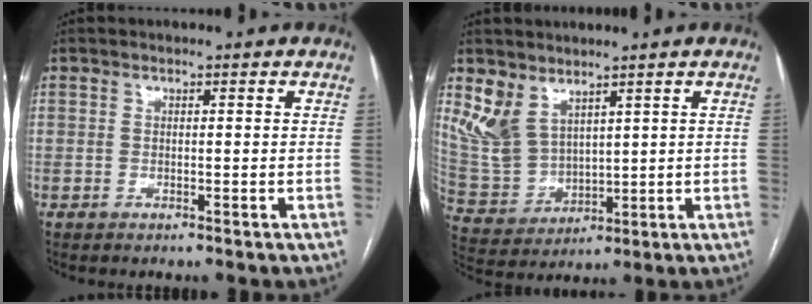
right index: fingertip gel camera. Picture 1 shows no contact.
{"total": 8.5, "force": [5.3, 5.2, 4.1], "torque": [-0.097, 0.004, 0.129]}